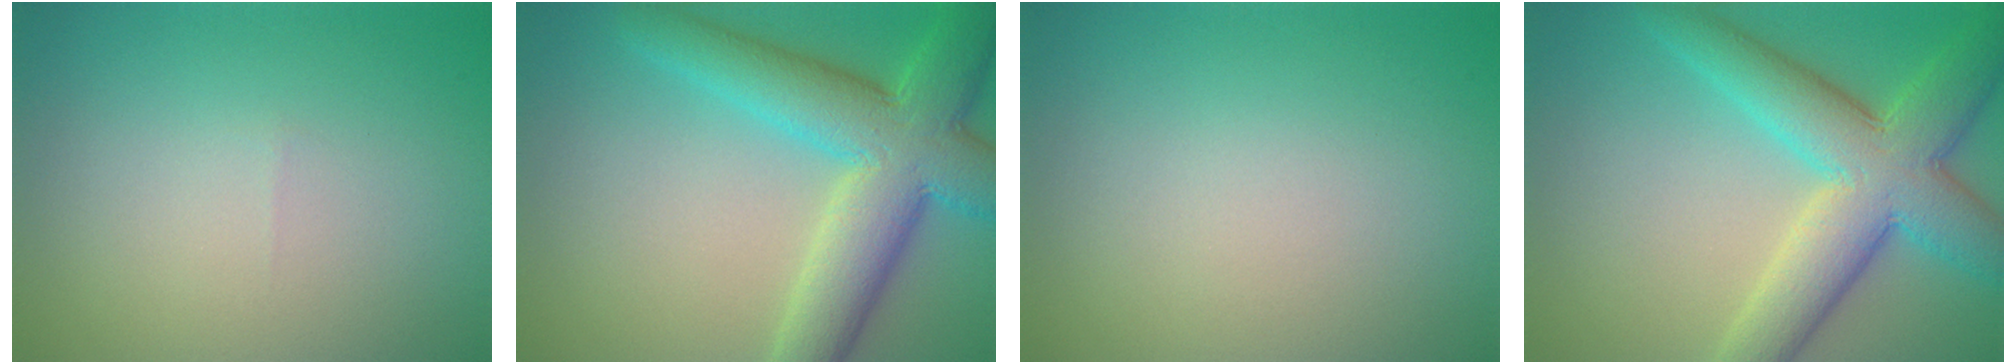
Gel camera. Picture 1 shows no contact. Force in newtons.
{"total": 9.4, "press": 9.4, "slide": 0.3}
{"total": 0.0}
{"total": 9.2, "press": 9.2, "slide": 0.4}